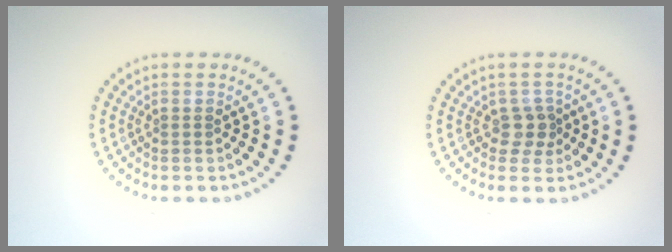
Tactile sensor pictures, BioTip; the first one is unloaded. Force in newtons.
{"total": 1.9, "press": 1.5, "slide": 1.1}